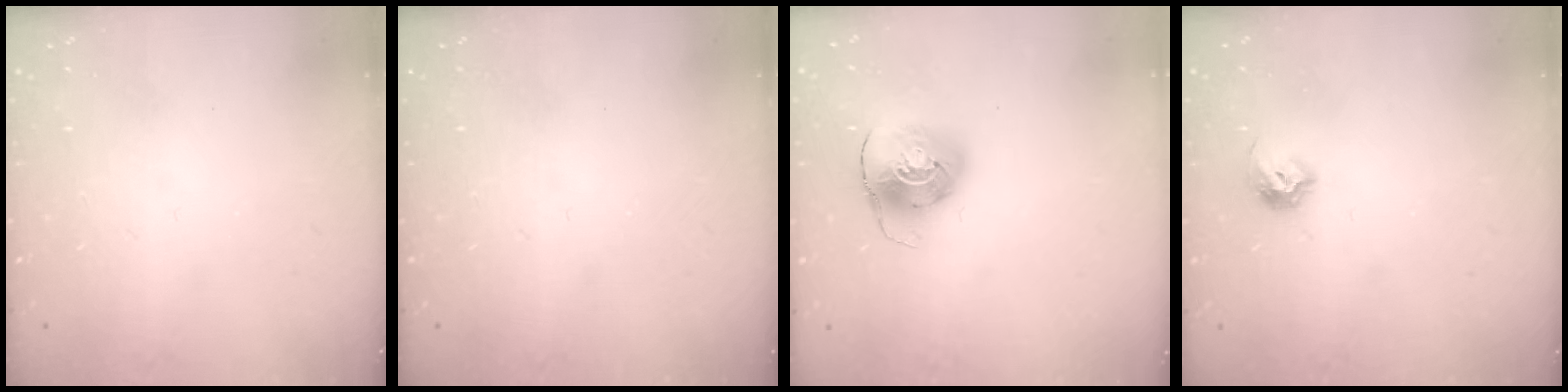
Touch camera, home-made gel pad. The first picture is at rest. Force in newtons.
{"total": 0.0}
{"total": 7.9, "press": 7.9, "slide": 0.7}
{"total": 7.7, "press": 7.7, "slide": 1.0}